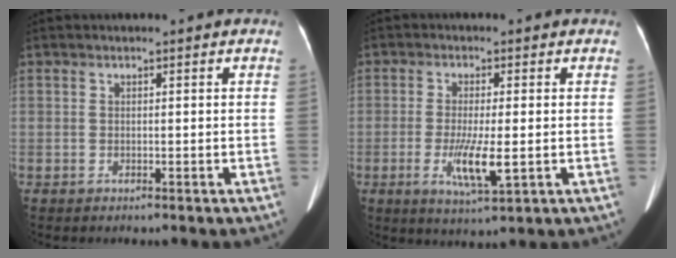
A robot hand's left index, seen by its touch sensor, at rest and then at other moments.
{"total": 6.0, "force": [-1.4, 0.9, 5.8], "torque": [-0.117, -0.016, -0.020]}